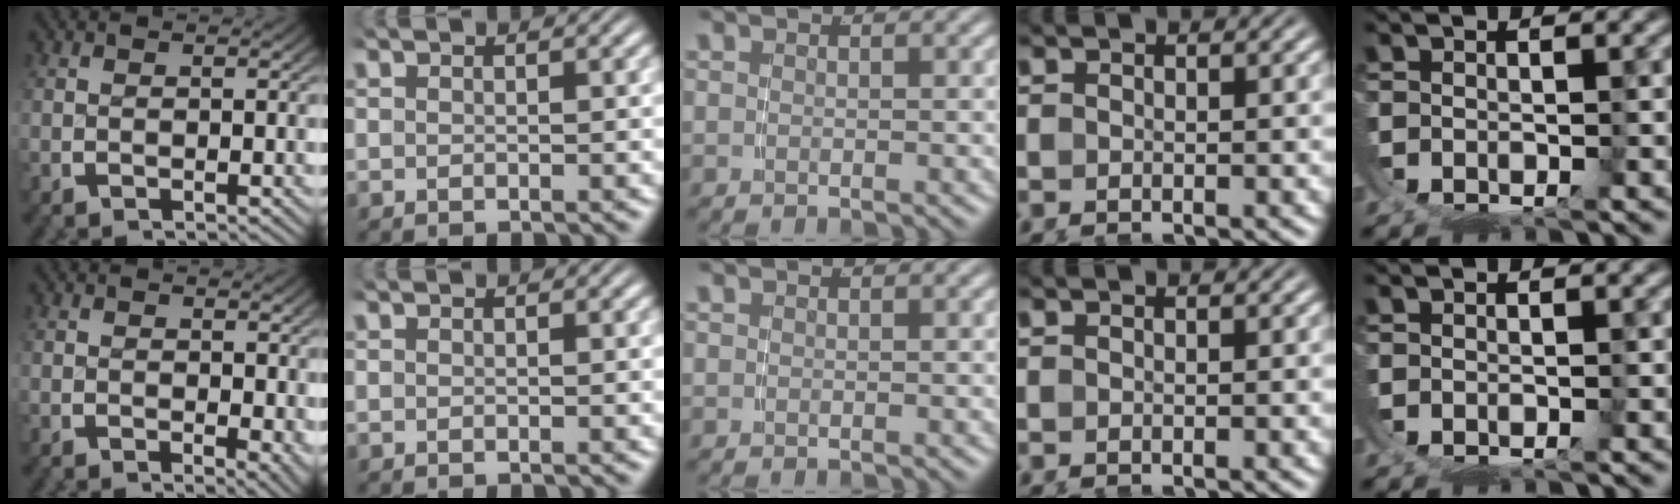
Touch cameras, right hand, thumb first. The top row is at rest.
{"thumb": {"total": 2.1, "force": [0.3, 1.1, 1.8], "torque": [-0.008, -0.006, 0.006]}}